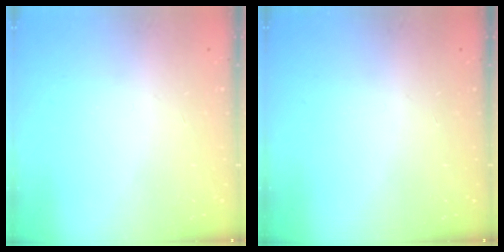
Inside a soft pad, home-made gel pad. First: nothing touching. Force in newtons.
{"total": 0.0}